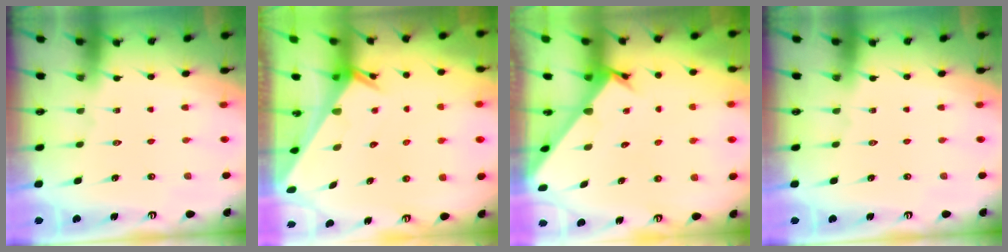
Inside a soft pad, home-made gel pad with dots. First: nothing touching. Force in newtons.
{"total": 2.5, "press": 2.5, "slide": 0.1}
{"total": 2.3, "press": 2.3, "slide": 0.1}
{"total": 0.0}